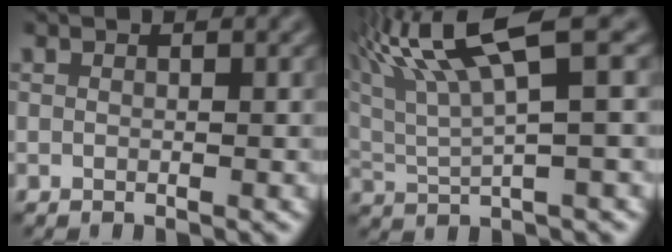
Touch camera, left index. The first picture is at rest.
{"total": 9.0, "force": [4.7, 1.9, 7.5], "torque": [-0.139, 0.025, 0.084]}